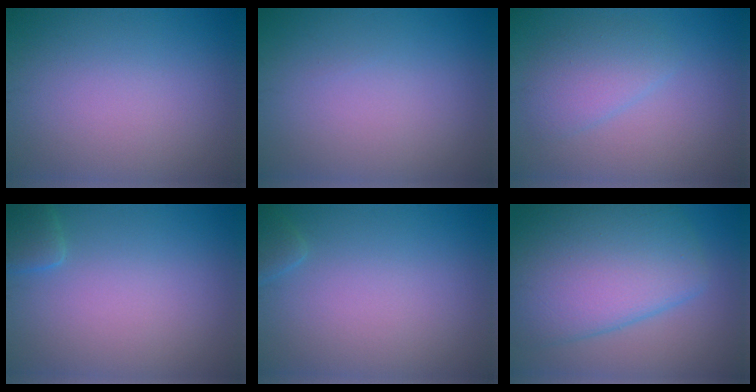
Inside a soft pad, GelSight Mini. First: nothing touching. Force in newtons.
{"total": 0.0}
{"total": 2.8, "press": 2.7, "slide": 0.2}
{"total": 1.6, "press": 1.6, "slide": 0.1}
{"total": 0.9, "press": 0.9, "slide": 0.1}
{"total": 10.2, "press": 10.2, "slide": 0.4}